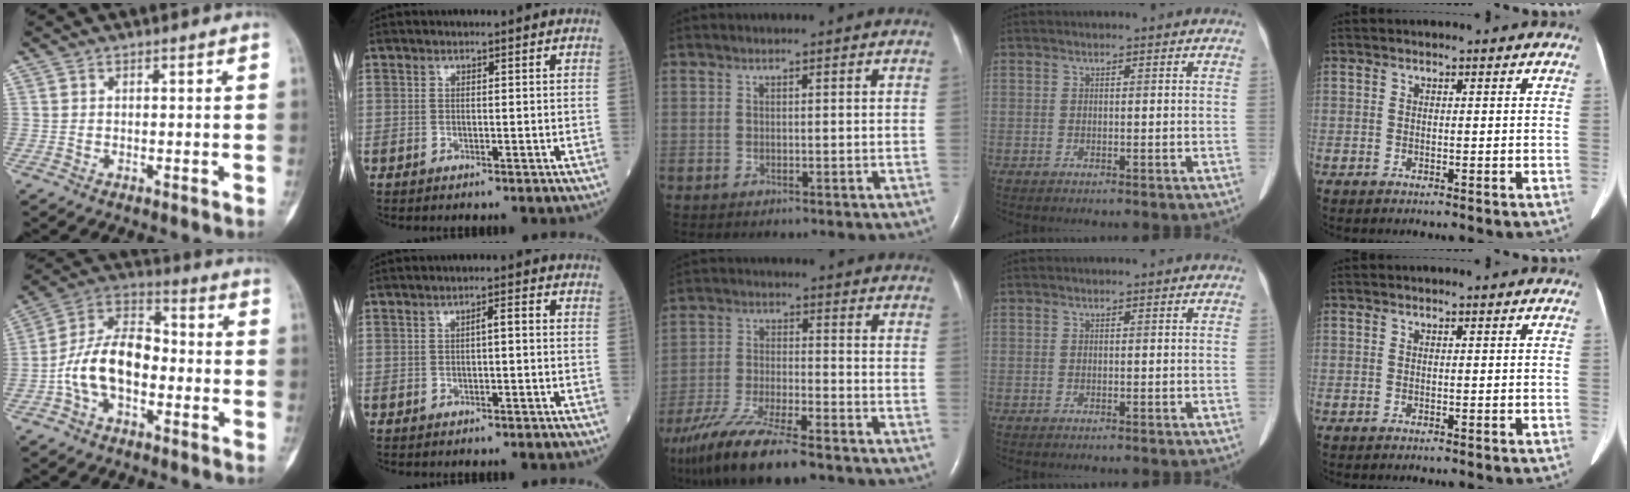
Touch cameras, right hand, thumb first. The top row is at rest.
{"thumb": {"total": 14.1, "force": [-2.9, 8.6, 10.7], "torque": [-0.183, 0.047, -0.062]}, "index": {"total": 2.0, "force": [0.0, 0.4, 2.0], "torque": [-0.030, 0.008, 0.000]}, "middle": {"total": 15.2, "force": [-11.5, 2.7, 9.5], "torque": [-0.198, -0.037, -0.204]}}